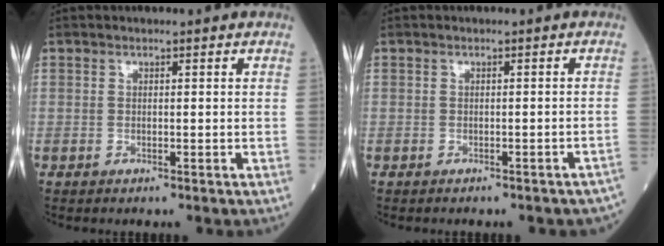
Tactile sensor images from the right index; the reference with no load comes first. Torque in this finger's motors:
{"motor_torque": [0.00, -0.22, -0.15, -0.03]}